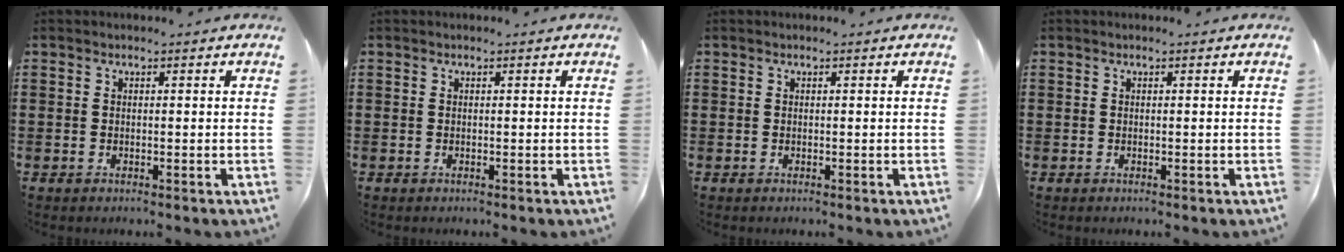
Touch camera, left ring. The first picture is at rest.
{"total": 0.0}
{"total": 0.0}
{"total": 0.0}